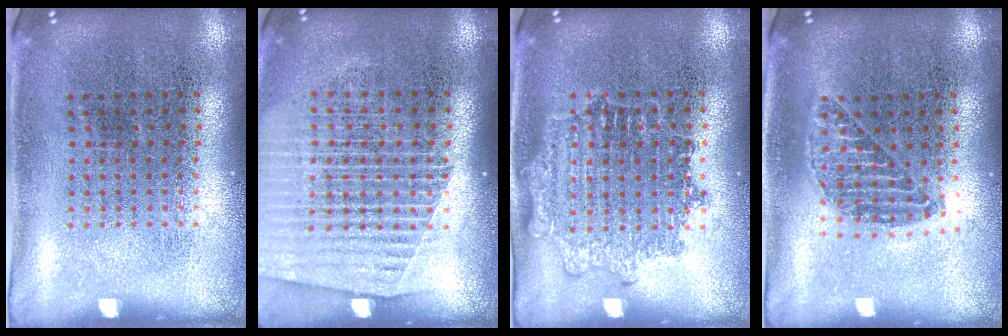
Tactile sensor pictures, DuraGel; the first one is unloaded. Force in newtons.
{"total": 1.6, "press": 1.5, "slide": 0.5}
{"total": 1.2, "press": 1.2, "slide": 0.2}
{"total": 1.1, "press": 1.0, "slide": 0.4}